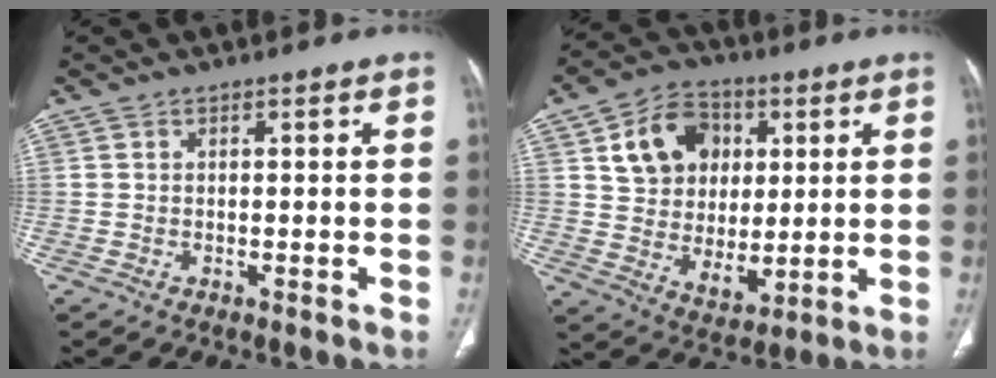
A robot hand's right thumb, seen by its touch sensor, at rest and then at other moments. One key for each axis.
{"total": 15.1, "fx": 4.7, "fy": 11.6, "fz": 8.4, "tx": -0.098, "ty": -0.014, "tz": 0.085}